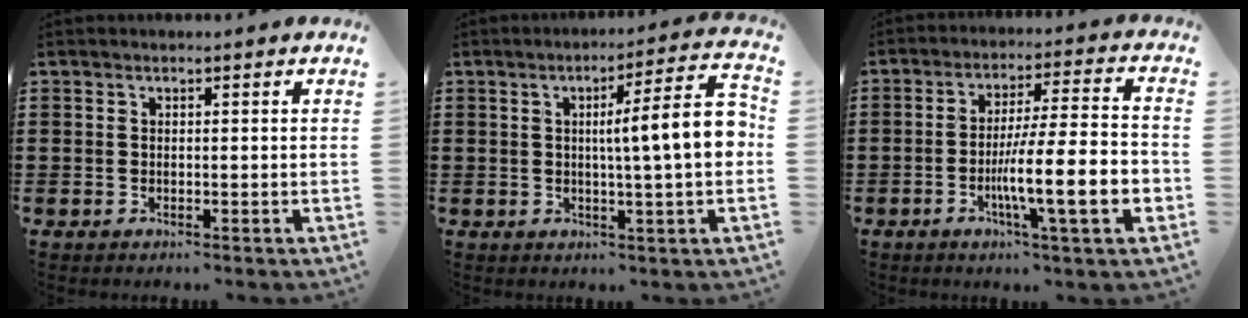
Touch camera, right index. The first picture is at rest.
{"total": 9.7, "force": [0.7, 0.8, 9.6], "torque": [-0.149, -0.011, 0.003]}
{"total": 13.0, "force": [-4.1, 1.7, 12.2], "torque": [-0.215, -0.011, -0.079]}